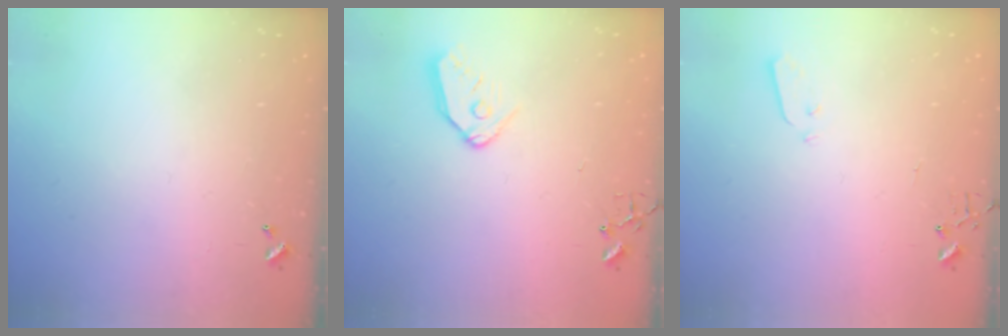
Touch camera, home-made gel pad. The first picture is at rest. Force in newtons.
{"total": 10.0, "press": 9.9, "slide": 1.1}
{"total": 3.0, "press": 2.9, "slide": 0.3}